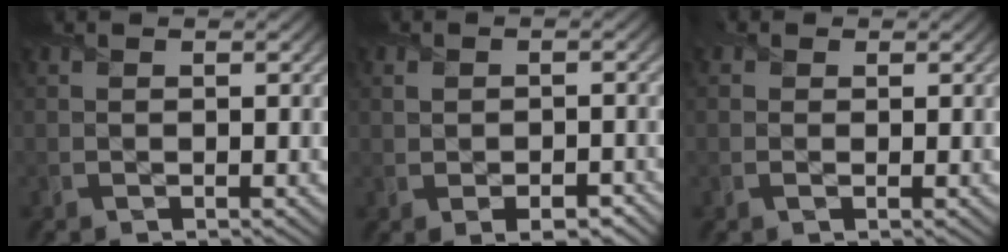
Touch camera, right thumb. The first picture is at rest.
{"total": 3.8, "force": [-1.1, 2.4, 2.8], "torque": [-0.040, -0.011, -0.010]}
{"total": 1.4, "force": [0.1, 1.1, 0.9], "torque": [-0.020, 0.001, 0.000]}